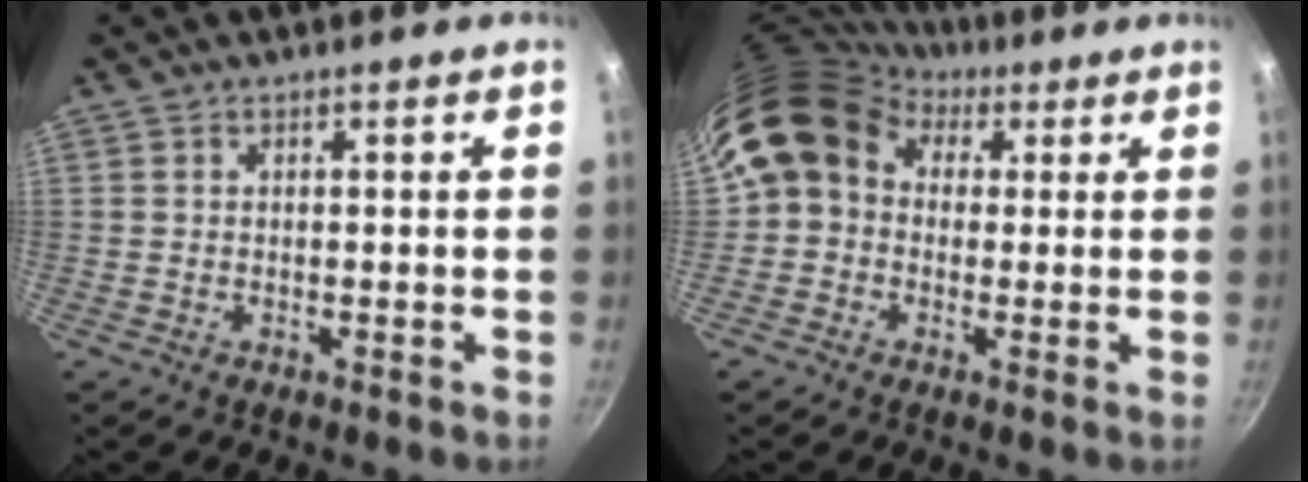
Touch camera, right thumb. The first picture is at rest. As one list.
[{"total": 11.0, "force": [3.2, 9.1, 5.2], "torque": [-0.081, 0.012, 0.035]}]